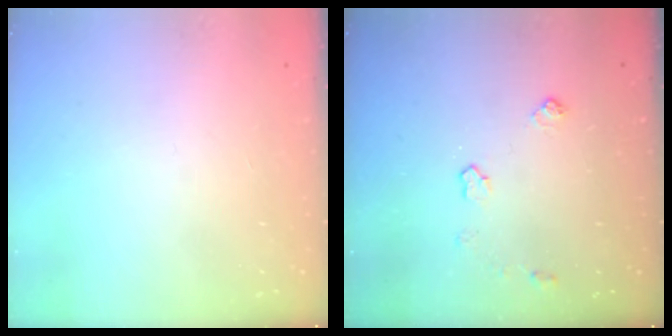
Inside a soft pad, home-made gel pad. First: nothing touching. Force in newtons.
{"total": 5.5, "press": 5.5, "slide": 0.7}